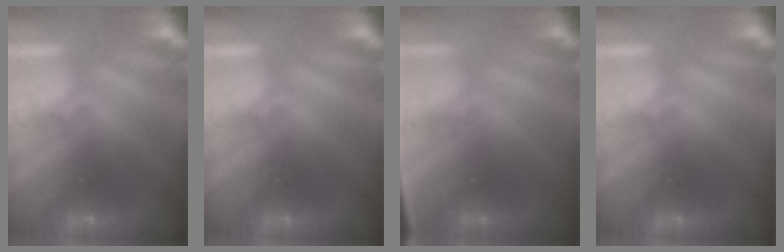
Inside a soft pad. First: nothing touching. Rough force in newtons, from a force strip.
{"total": 0.0}
{"total": 2.7}
{"total": 0.0}